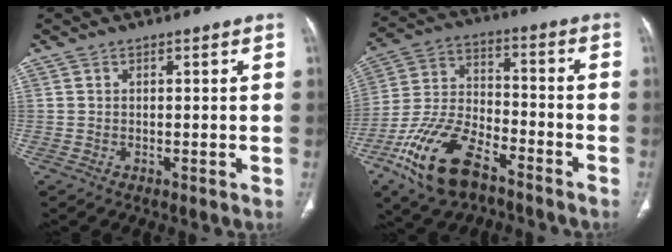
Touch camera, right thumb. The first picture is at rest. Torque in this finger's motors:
{"motor_torque": [0.03, 0.45, 1.28, -1.49, 0.17]}